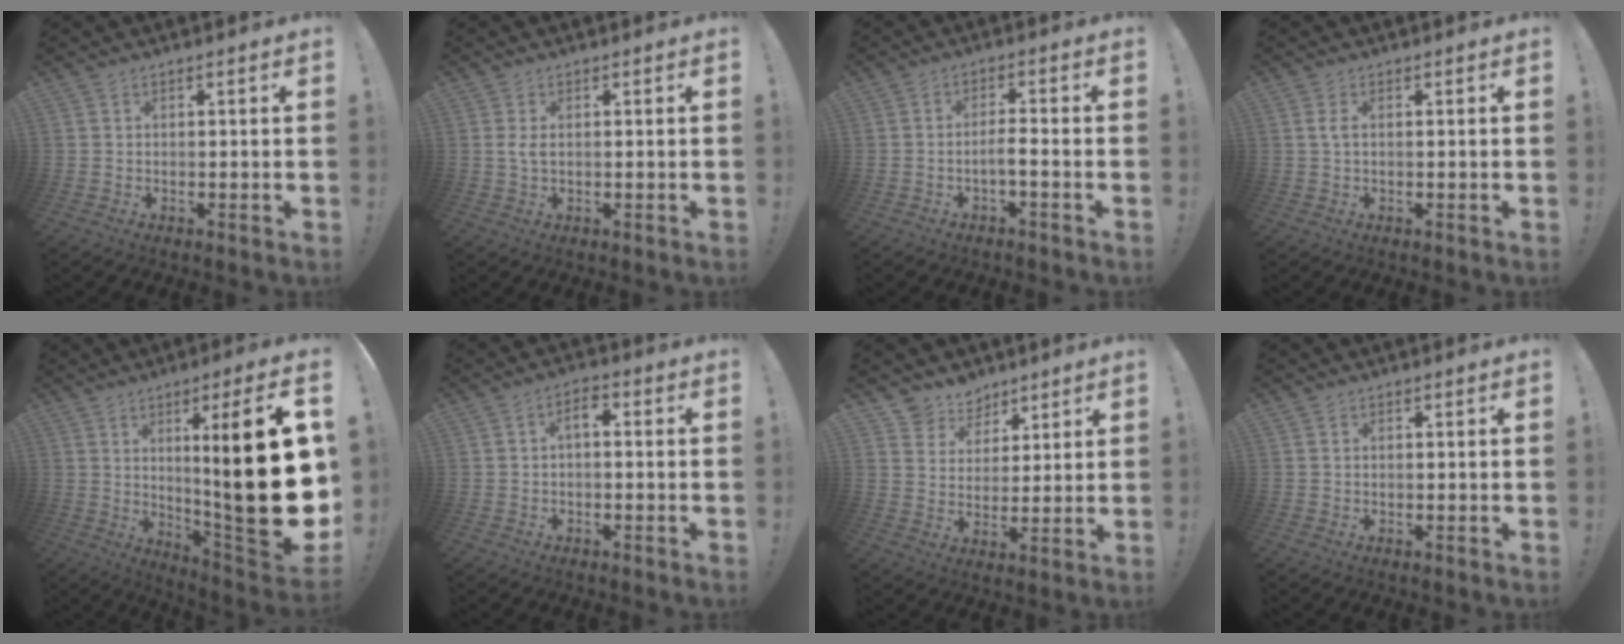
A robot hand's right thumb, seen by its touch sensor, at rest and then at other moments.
{"total": 2.3, "force": [0.4, 0.9, 2.1], "torque": [-0.034, 0.000, 0.005]}
{"total": 4.0, "force": [-1.9, 0.7, 3.4], "torque": [-0.058, 0.001, -0.034]}
{"total": 1.8, "force": [0.2, 0.5, 1.7], "torque": [-0.034, 0.003, 0.004]}
{"total": 26.6, "force": [3.6, 3.5, 26.1], "torque": [-0.398, -0.051, 0.050]}
{"total": 3.5, "force": [-0.5, 1.7, 3.0], "torque": [-0.049, 0.005, -0.012]}
{"total": 7.5, "force": [5.5, 5.2, 0.0], "torque": [-0.010, -0.044, 0.110]}
{"total": 0.0}